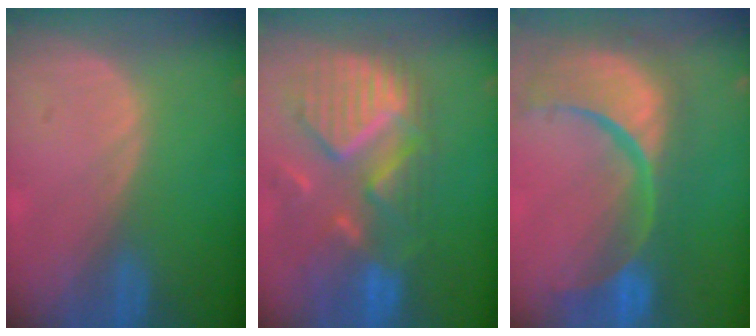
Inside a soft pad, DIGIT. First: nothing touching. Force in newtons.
{"total": 12.0, "press": 10.5, "slide": 5.9}
{"total": 14.8, "press": 11.7, "slide": 9.0}